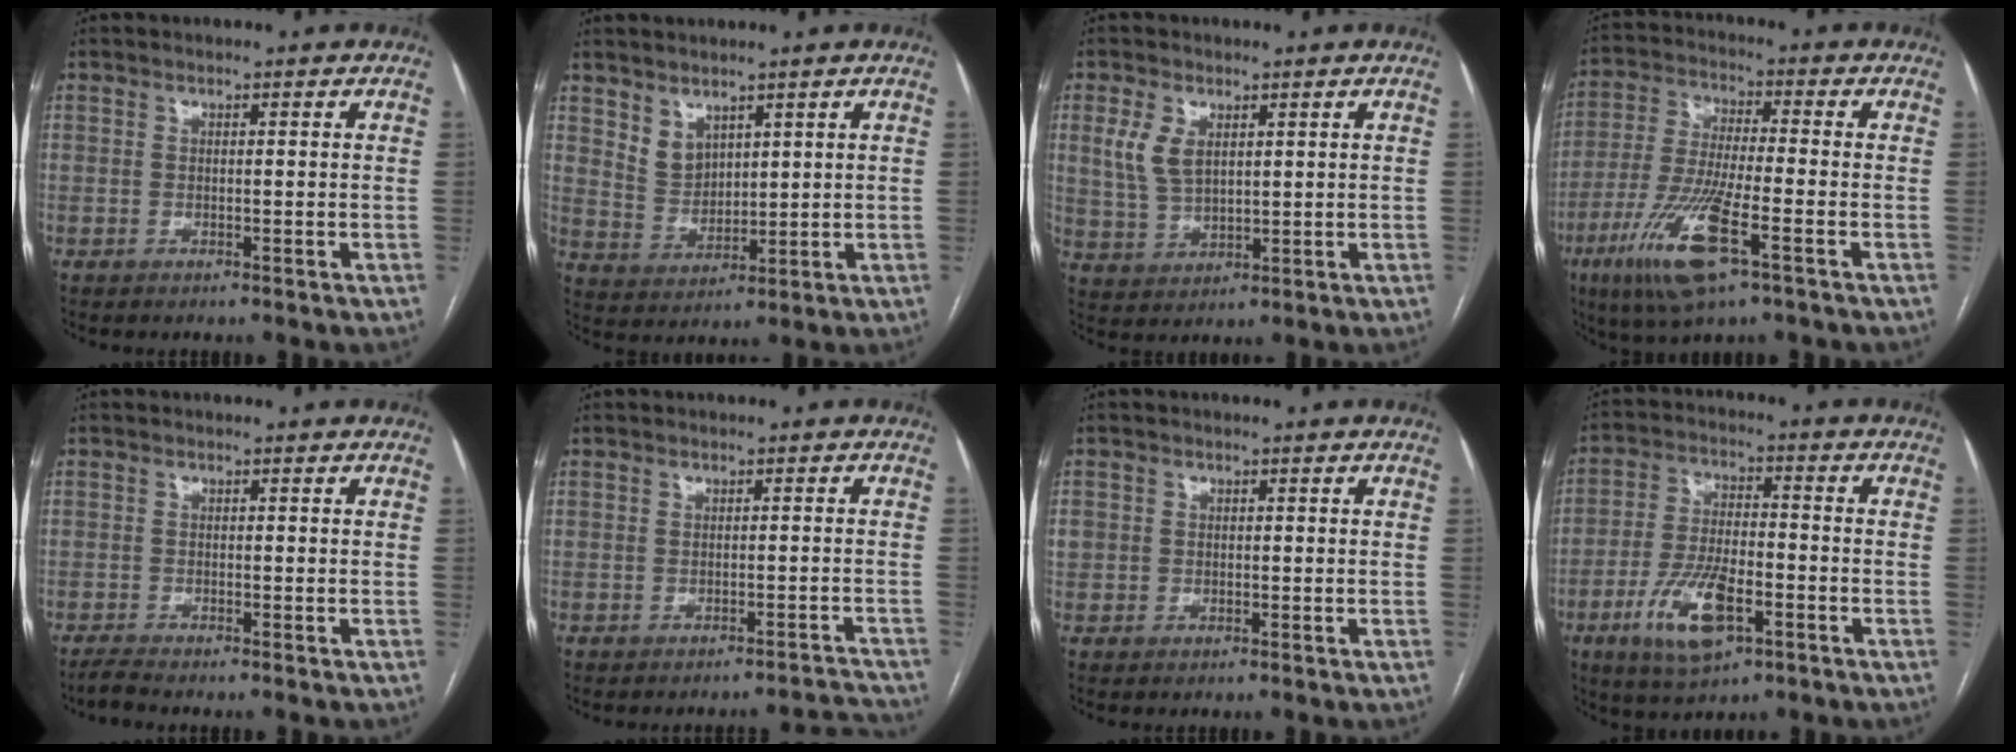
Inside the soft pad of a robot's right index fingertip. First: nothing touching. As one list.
[{"total": 4.8, "force": [3.2, 3.1, 1.8], "torque": [-0.042, 0.003, 0.078]}, {"total": 5.9, "force": [2.1, 3.5, 4.2], "torque": [-0.099, 0.008, 0.052]}, {"total": 13.1, "force": [-6.2, 1.6, 11.4], "torque": [-0.241, -0.026, -0.114]}, {"total": 1.3, "force": [-1.3, -0.1, 0.1], "torque": [-0.009, -0.006, -0.024]}, {"total": 4.5, "force": [-4.5, -0.1, -0.2], "torque": [0.019, 0.006, -0.049]}, {"total": 2.7, "force": [0.0, 2.5, 0.9], "torque": [-0.029, 0.011, 0.007]}, {"total": 11.2, "force": [-4.9, 4.0, 9.2], "torque": [-0.191, -0.005, -0.084]}]